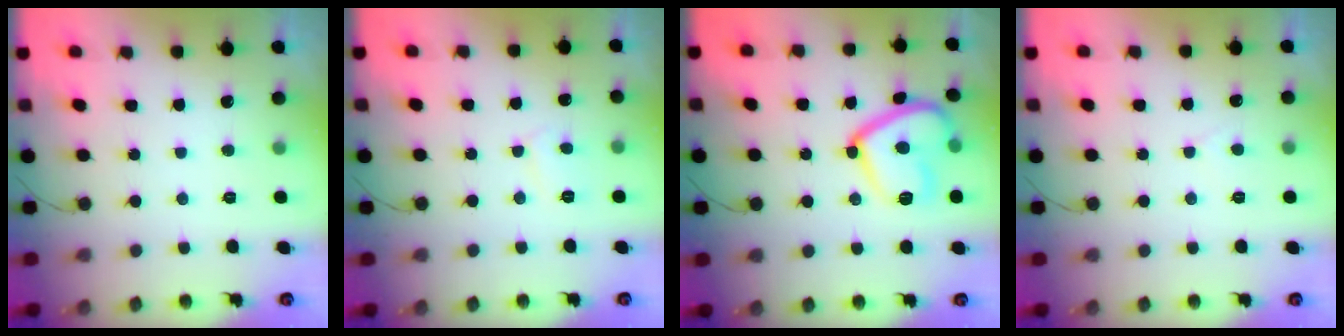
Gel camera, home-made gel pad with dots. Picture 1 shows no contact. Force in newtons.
{"total": 4.6, "press": 4.6, "slide": 0.4}
{"total": 15.0, "press": 15.0, "slide": 0.9}
{"total": 2.3, "press": 2.3, "slide": 0.2}